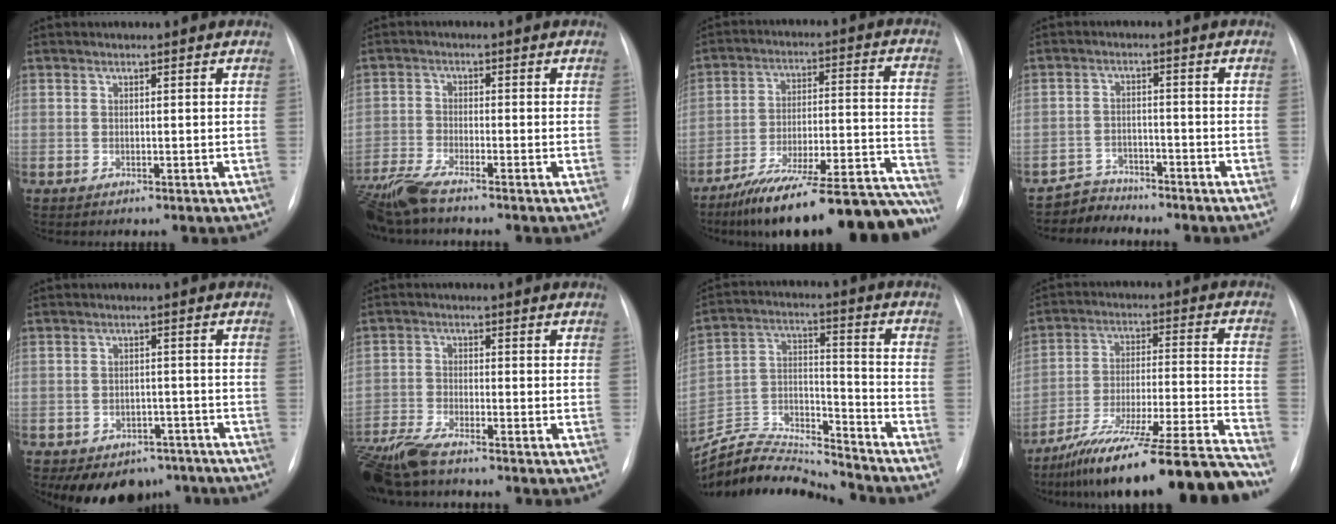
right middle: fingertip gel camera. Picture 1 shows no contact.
{"total": 7.4, "force": [-6.3, 0.3, 3.8], "torque": [-0.083, -0.022, -0.119]}
{"total": 25.1, "force": [-22.2, 3.0, 11.2], "torque": [-0.085, 0.027, -0.324]}
{"total": 3.8, "force": [-3.4, 1.1, -1.3], "torque": [0.028, -0.001, -0.060]}
{"total": 9.8, "force": [-7.1, 6.1, 2.8], "torque": [-0.031, 0.015, -0.088]}
{"total": 8.6, "force": [-7.4, 1.0, 4.4], "torque": [-0.092, -0.023, -0.135]}
{"total": 16.9, "force": [-16.7, 1.0, 1.8], "torque": [-0.031, 0.046, -0.286]}
{"total": 22.9, "force": [-19.8, -0.9, 11.6], "torque": [-0.142, -0.007, -0.313]}